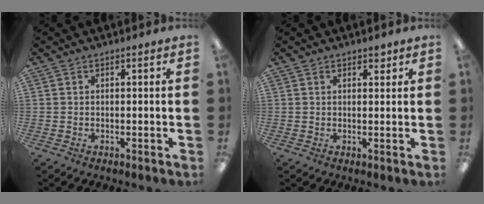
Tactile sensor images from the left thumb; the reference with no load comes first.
{"total": 1.9, "force": [1.3, 1.0, 0.9], "torque": [-0.002, -0.003, 0.019]}